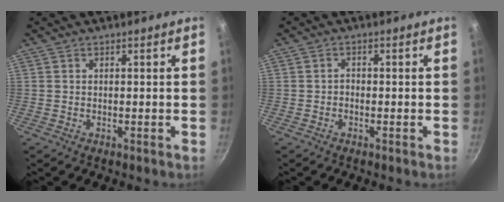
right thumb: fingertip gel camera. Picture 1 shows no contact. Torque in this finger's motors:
{"motor_torque": [-0.10, -0.14, 0.12, -0.12, -0.04]}